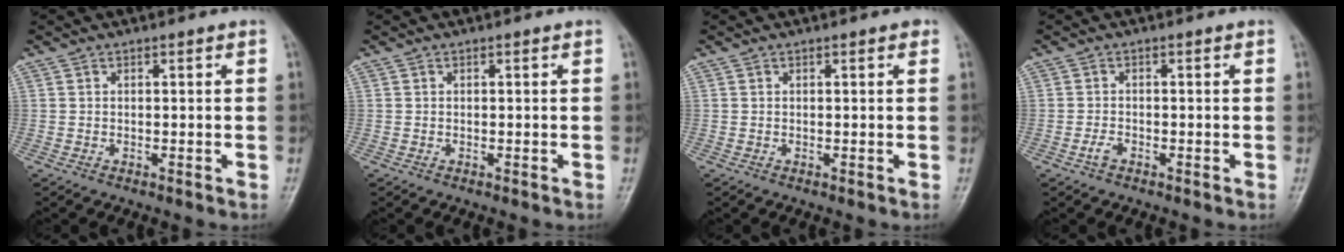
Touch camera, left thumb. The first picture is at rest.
{"total": 0.0}
{"total": 0.8, "force": [0.5, 0.3, 0.6], "torque": [-0.009, 0.001, 0.003]}
{"total": 1.4, "force": [-0.8, 0.7, 0.8], "torque": [-0.021, 0.004, -0.018]}